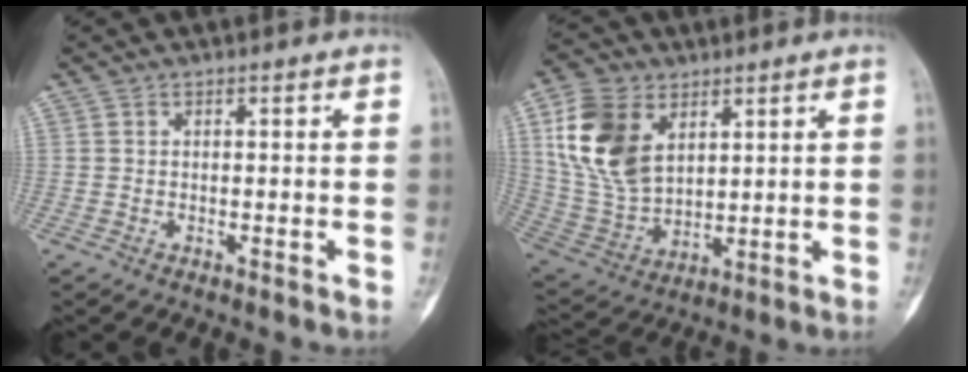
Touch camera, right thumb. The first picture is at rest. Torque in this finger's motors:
{"motor_torque": [-1.07, 1.46, 0.20, 0.26, 0.15]}